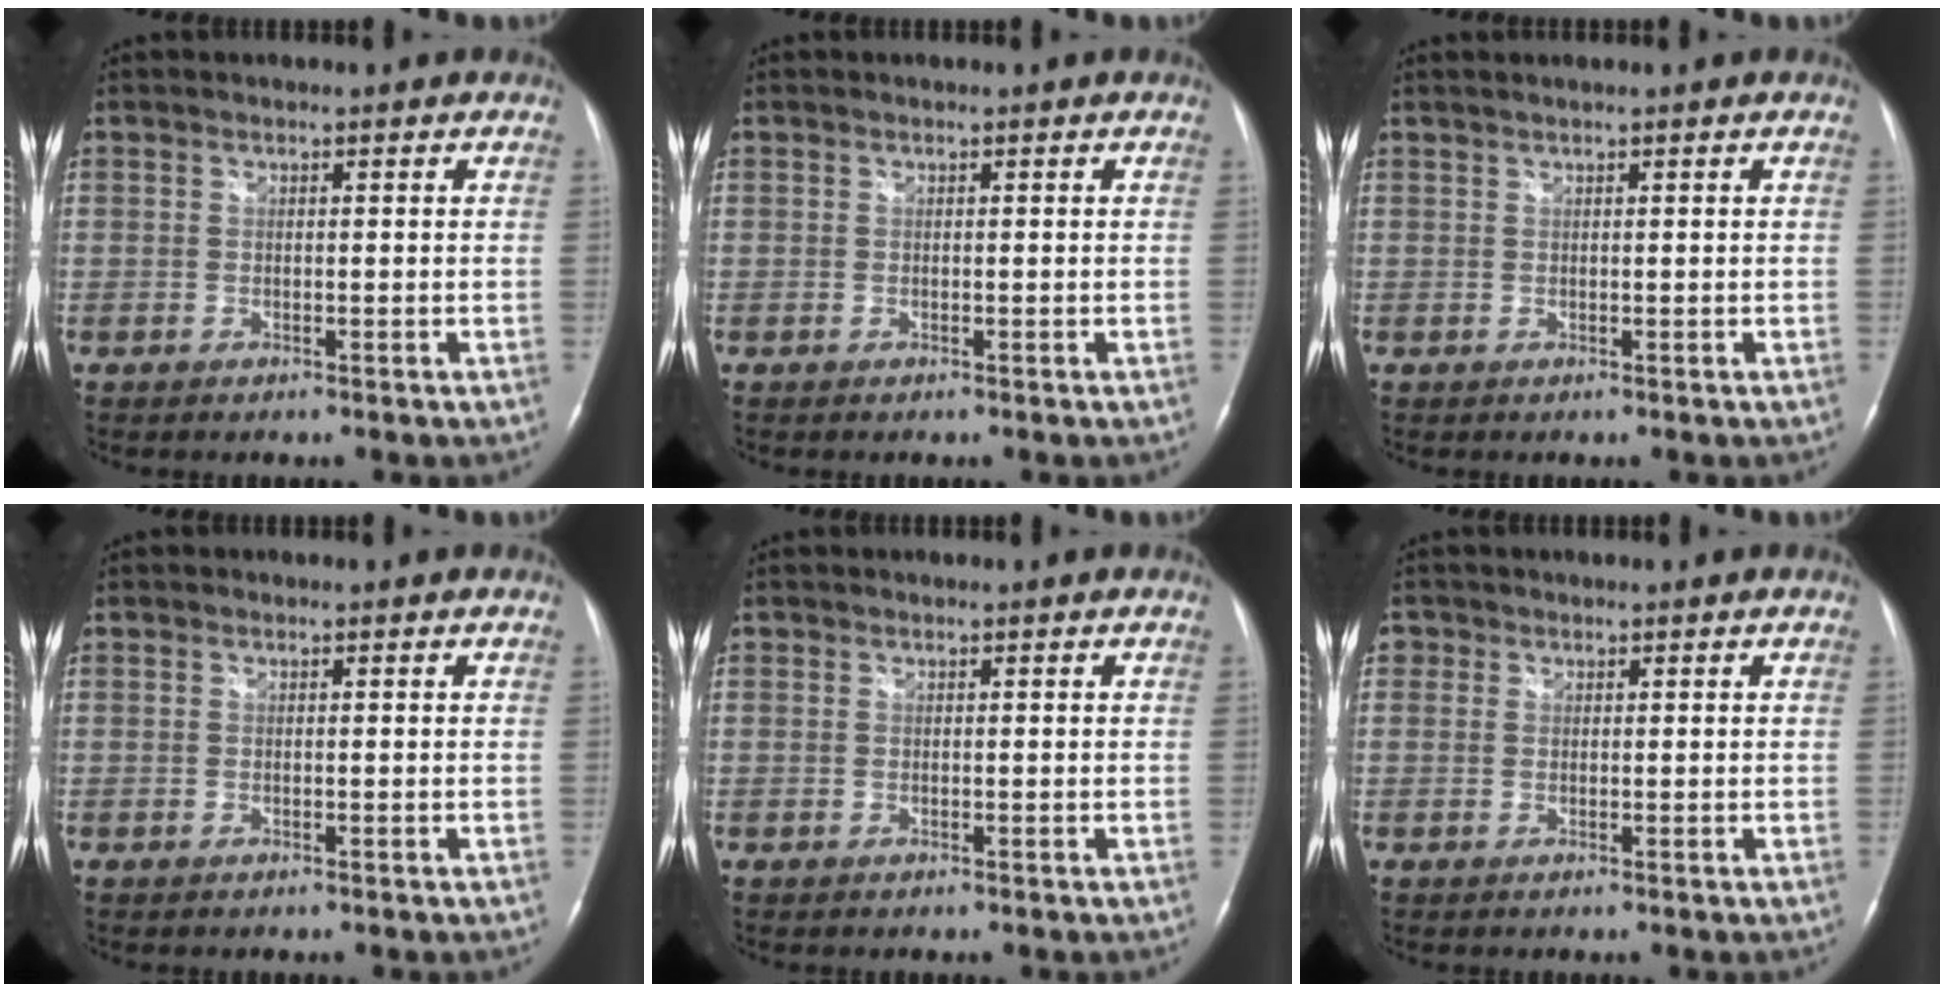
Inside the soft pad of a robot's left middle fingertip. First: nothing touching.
{"total": 0.0}
{"total": 1.4, "force": [1.1, -0.2, 0.8], "torque": [-0.018, 0.016, 0.023]}
{"total": 0.0}
{"total": 0.0}
{"total": 1.6, "force": [0.5, 1.4, 0.3], "torque": [0.006, 0.006, 0.005]}